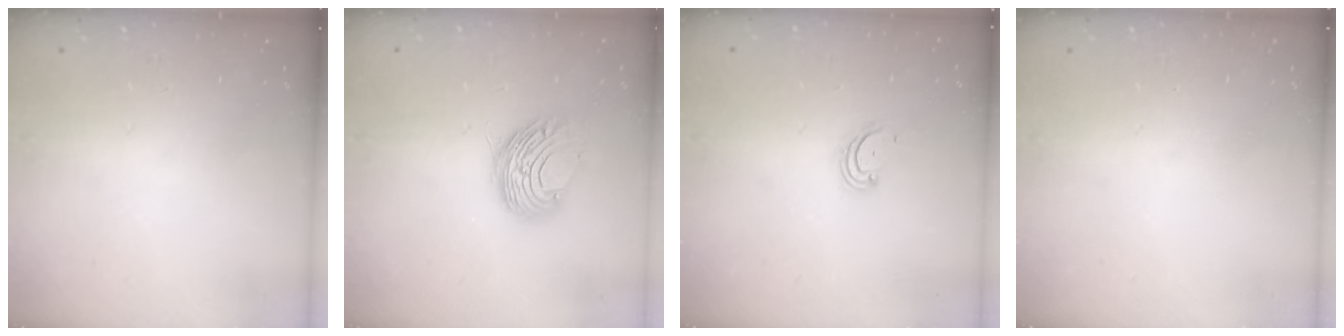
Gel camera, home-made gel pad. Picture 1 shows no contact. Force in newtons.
{"total": 10.6, "press": 10.6, "slide": 0.5}
{"total": 2.9, "press": 2.9, "slide": 0.3}
{"total": 0.0}